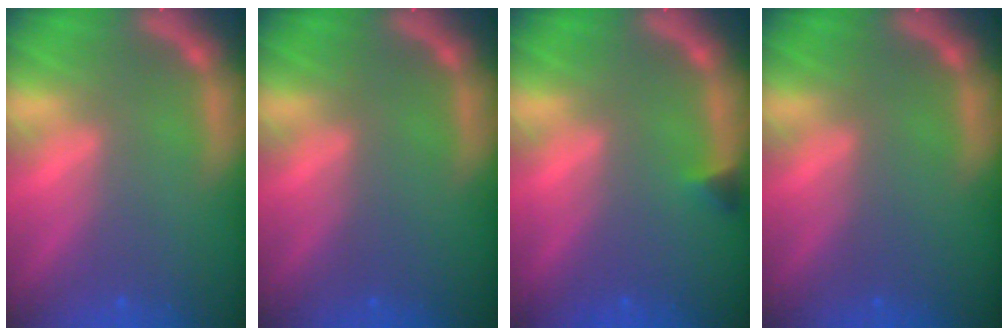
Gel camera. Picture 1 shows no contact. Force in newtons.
{"total": 0.0}
{"total": 0.9}
{"total": 0.0}